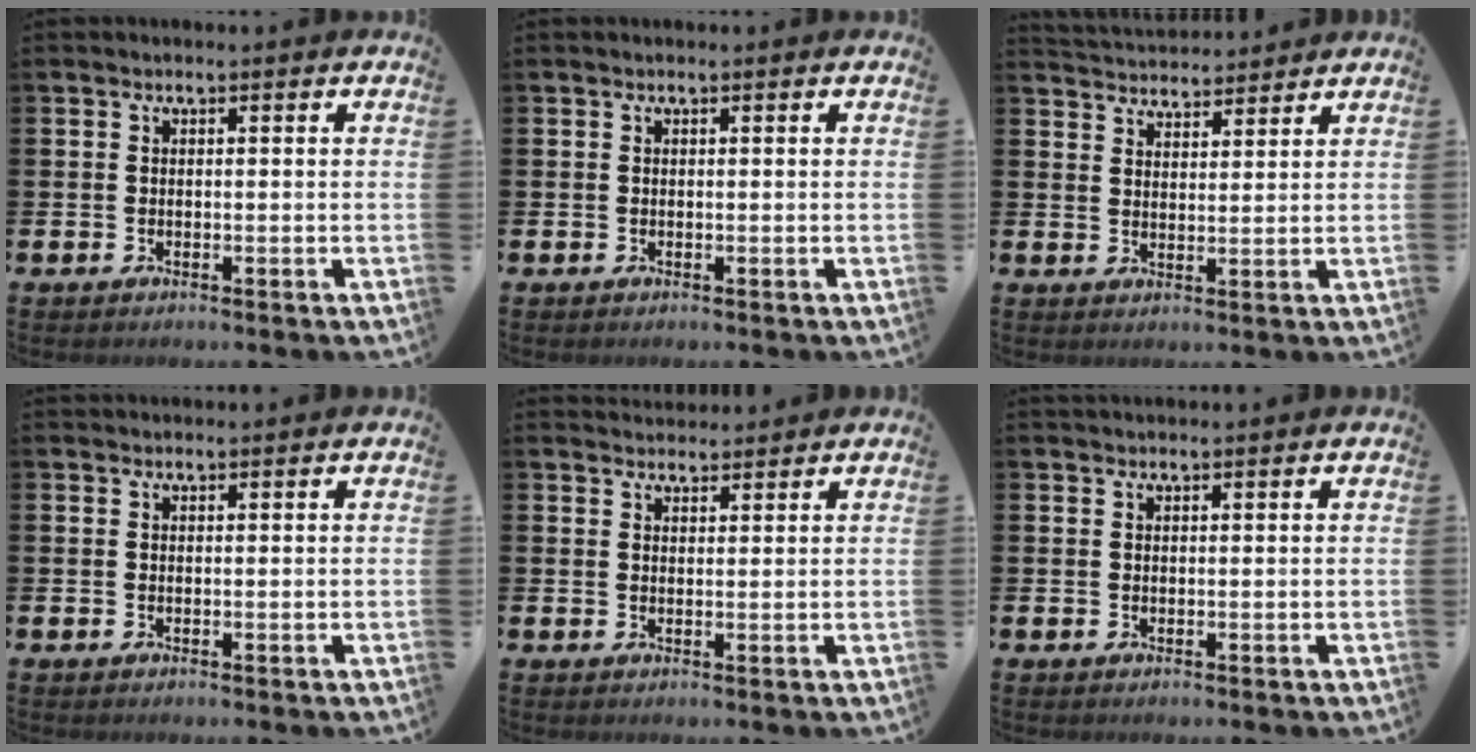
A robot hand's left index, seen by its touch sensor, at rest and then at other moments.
{"total": 0.0}
{"total": 4.0, "force": [3.9, 0.6, -0.4], "torque": [0.001, -0.025, 0.071]}
{"total": 0.9, "force": [0.9, 0.0, 0.0], "torque": [0.009, -0.003, 0.015]}
{"total": 2.6, "force": [2.6, 0.5, -0.2], "torque": [0.011, -0.014, 0.044]}
{"total": 1.0, "force": [1.0, 0.0, 0.1], "torque": [0.008, -0.004, 0.017]}